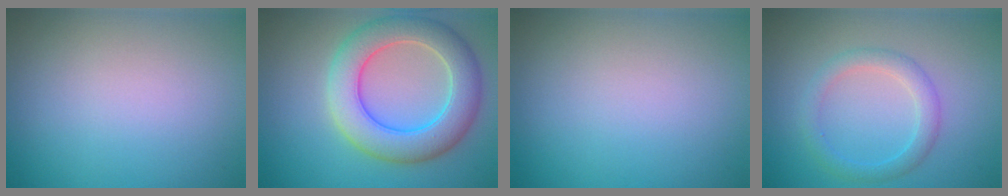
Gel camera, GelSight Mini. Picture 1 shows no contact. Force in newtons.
{"total": 7.1, "press": 7.1, "slide": 0.3}
{"total": 0.0}
{"total": 2.4, "press": 2.4, "slide": 0.2}